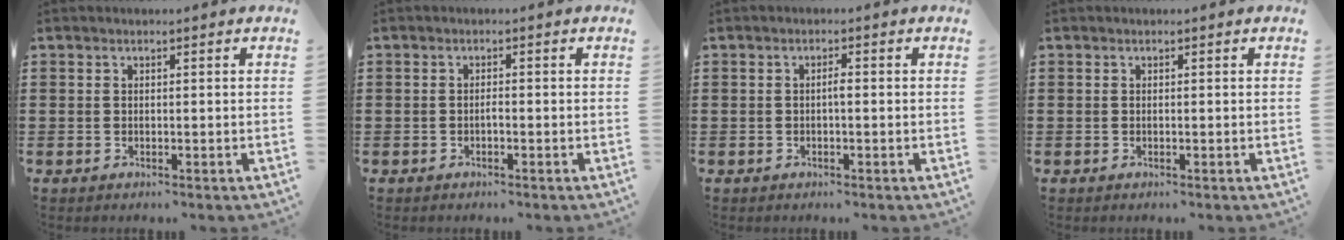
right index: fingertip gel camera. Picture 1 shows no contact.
{"total": 0.8, "force": [-0.4, 0.2, 0.7], "torque": [-0.016, -0.004, -0.007]}
{"total": 1.3, "force": [-0.2, 0.2, 1.2], "torque": [-0.024, 0.000, -0.004]}
{"total": 0.0}